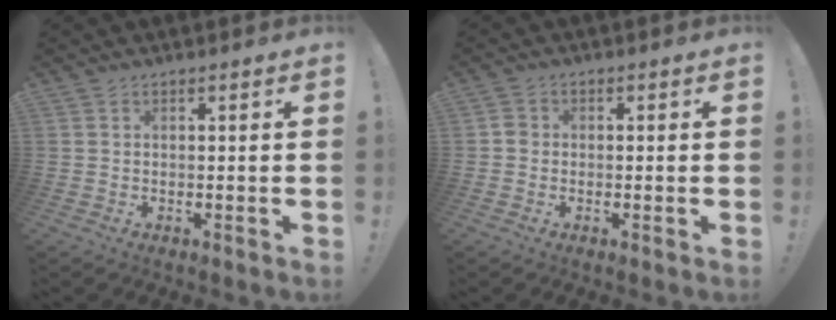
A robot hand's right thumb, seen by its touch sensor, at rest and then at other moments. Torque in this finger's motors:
{"motor_torque": [0.10, -0.05, -0.04, 0.15, 0.00]}